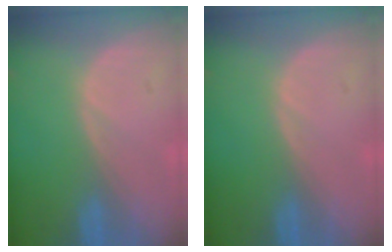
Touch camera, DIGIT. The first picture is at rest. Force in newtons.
{"total": 0.0}